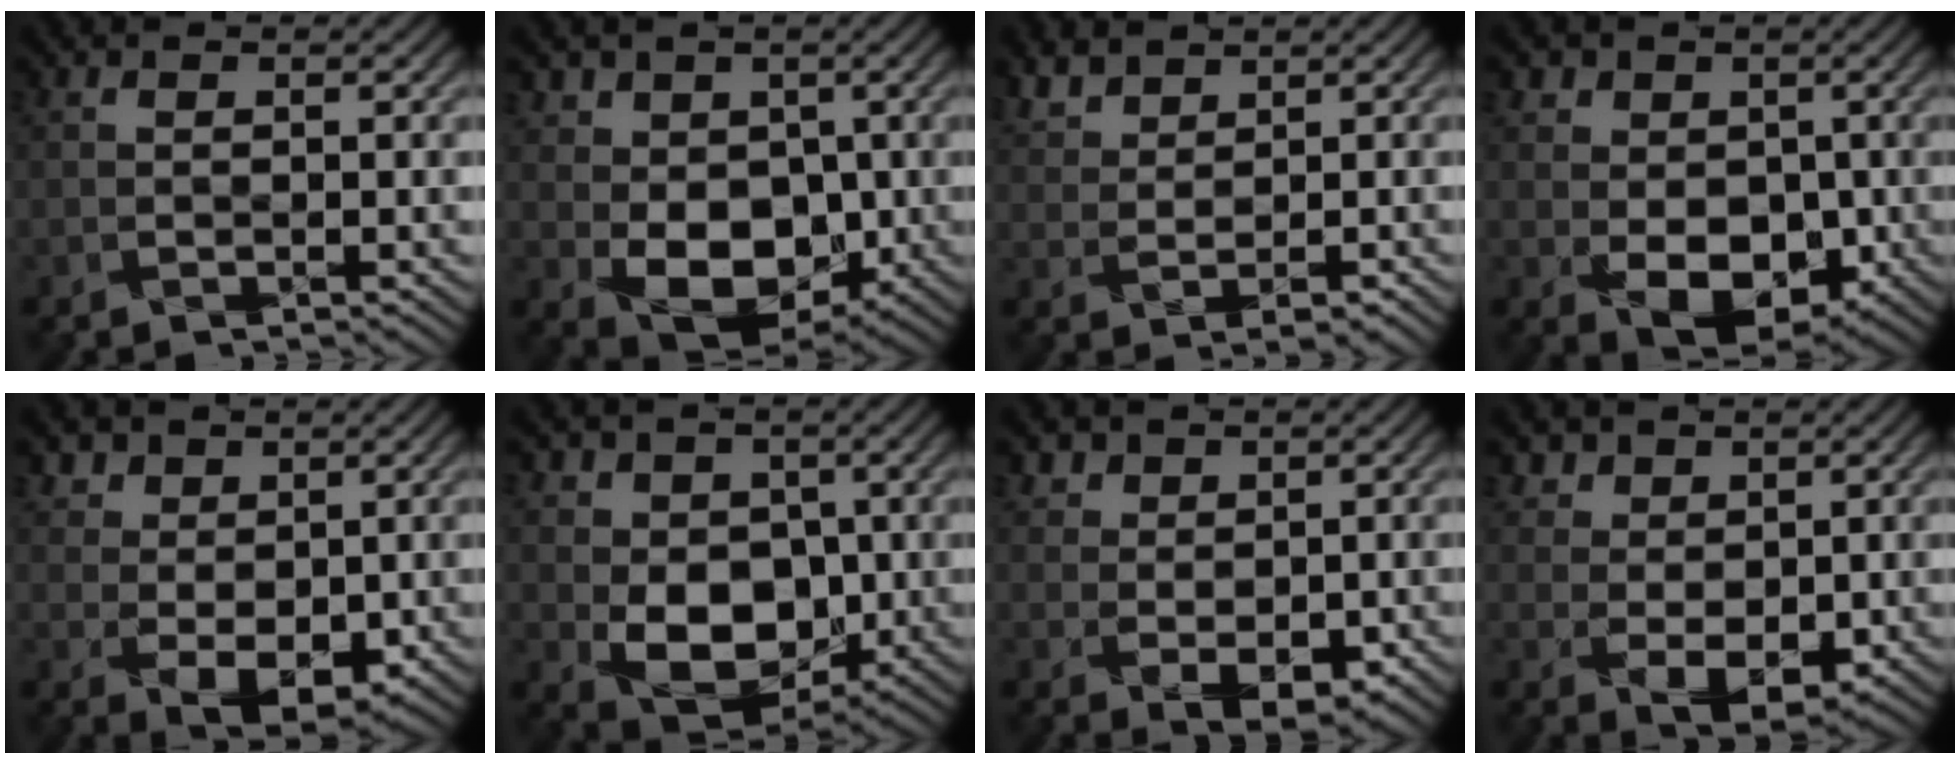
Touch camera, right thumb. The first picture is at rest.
{"total": 8.1, "force": [0.3, 6.5, 4.7], "torque": [-0.099, -0.018, 0.008]}
{"total": 3.5, "force": [2.7, 1.6, 1.5], "torque": [-0.042, 0.009, 0.060]}
{"total": 6.9, "force": [0.0, 5.7, 3.9], "torque": [-0.081, -0.012, 0.003]}
{"total": 5.2, "force": [1.9, 3.8, 2.9], "torque": [-0.066, -0.009, 0.043]}
{"total": 9.1, "force": [0.2, 7.4, 5.3], "torque": [-0.107, -0.014, 0.004]}
{"total": 3.6, "force": [1.3, 2.8, 1.8], "torque": [-0.040, -0.009, 0.032]}
{"total": 4.5, "force": [1.9, 3.3, 2.5], "torque": [-0.056, -0.008, 0.043]}